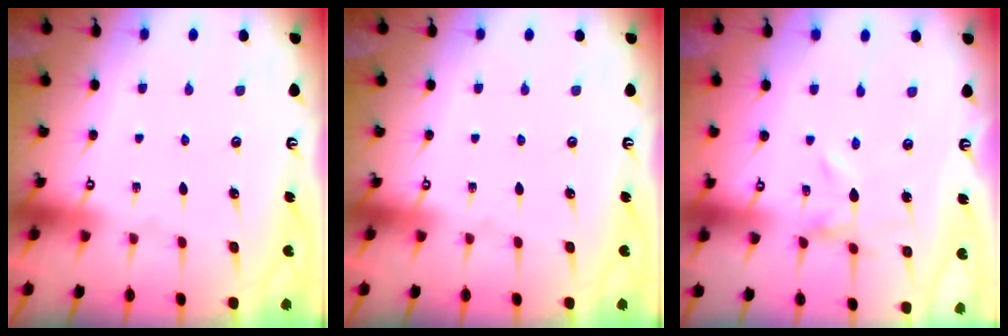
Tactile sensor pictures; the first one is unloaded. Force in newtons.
{"total": 0.0}
{"total": 0.0}